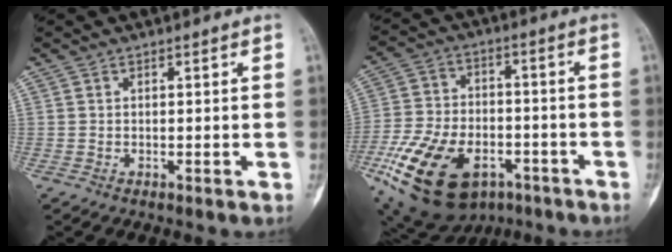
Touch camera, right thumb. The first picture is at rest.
{"total": 22.2, "force": [-10.1, 13.4, 14.6], "torque": [-0.292, 0.024, -0.163]}